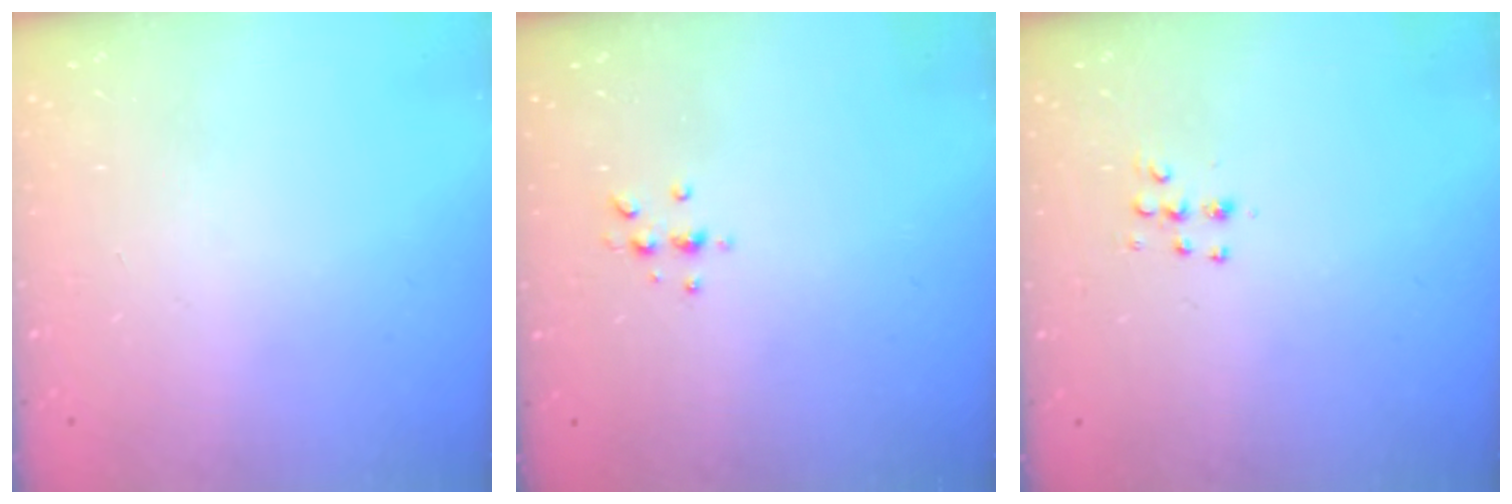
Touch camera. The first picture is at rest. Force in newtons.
{"total": 4.3, "press": 4.3, "slide": 0.6}
{"total": 5.2, "press": 5.1, "slide": 1.0}